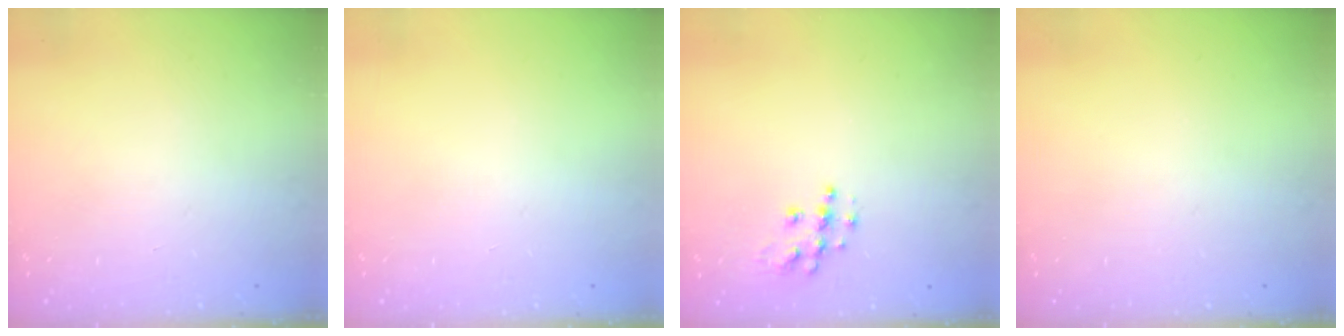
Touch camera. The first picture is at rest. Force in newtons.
{"total": 0.0}
{"total": 8.5, "press": 8.5, "slide": 0.4}
{"total": 0.0}